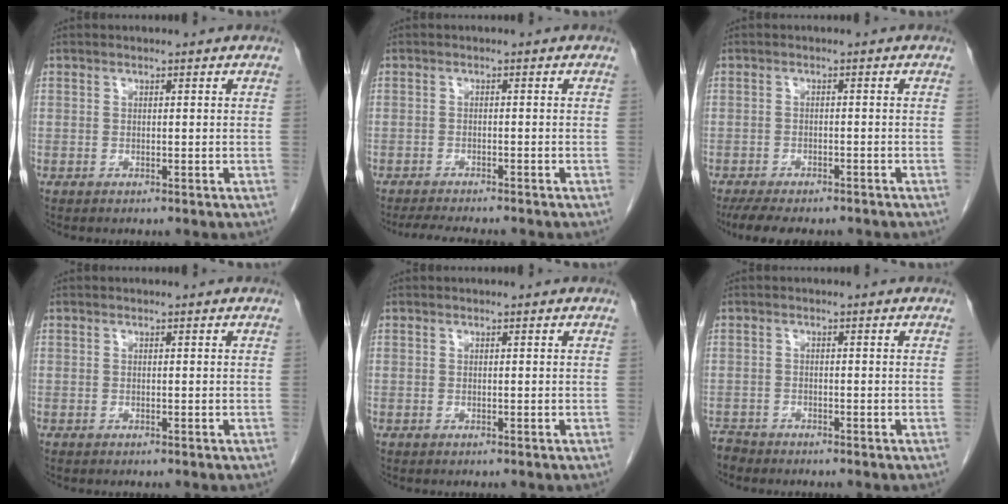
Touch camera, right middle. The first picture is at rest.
{"total": 6.7, "force": [-6.0, 0.8, 2.9], "torque": [-0.043, -0.014, -0.090]}
{"total": 10.3, "force": [-8.7, 3.0, 4.8], "torque": [-0.076, -0.007, -0.120]}
{"total": 0.0}
{"total": 0.0}
{"total": 1.8, "force": [-1.7, 0.2, -0.4], "torque": [0.002, -0.008, -0.034]}